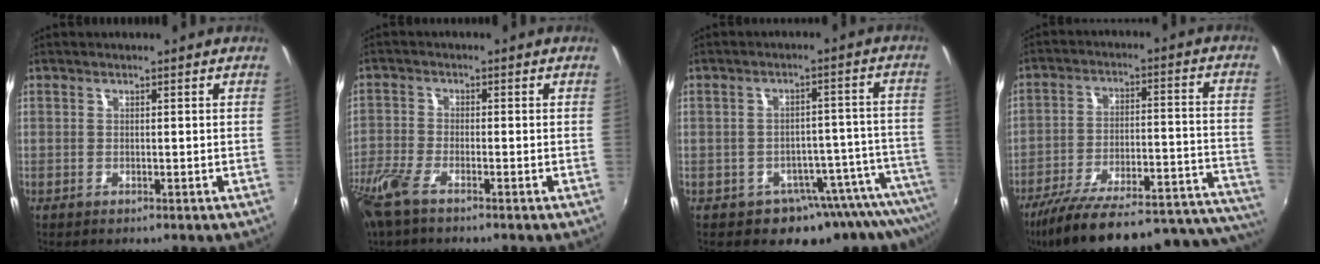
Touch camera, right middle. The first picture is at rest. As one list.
[{"total": 7.6, "force": [-5.5, 2.2, 4.7], "torque": [-0.123, -0.025, -0.114]}, {"total": 11.6, "force": [-9.5, 5.7, 3.6], "torque": [-0.048, 0.014, -0.106]}, {"total": 32.1, "force": [-27.9, 6.3, 14.5], "torque": [-0.205, -0.029, -0.375]}]